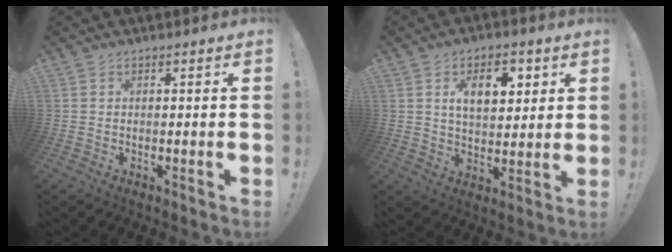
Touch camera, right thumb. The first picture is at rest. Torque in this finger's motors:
{"motor_torque": [0.42, 0.48, 0.04, 0.03, 0.03]}